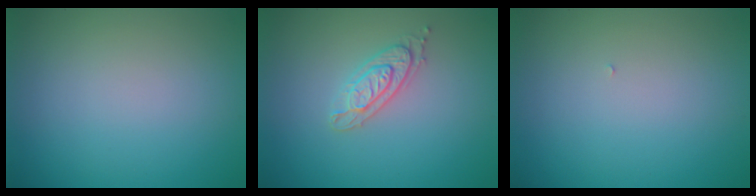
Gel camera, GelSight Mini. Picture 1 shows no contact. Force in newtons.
{"total": 2.3, "press": 2.2, "slide": 0.5}
{"total": 0.0}